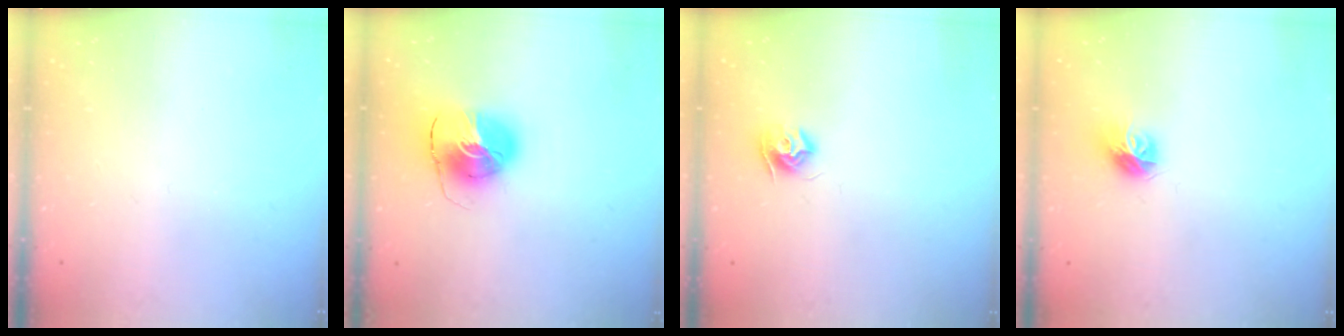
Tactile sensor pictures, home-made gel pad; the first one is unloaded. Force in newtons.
{"total": 9.3, "press": 9.2, "slide": 1.3}
{"total": 8.1, "press": 8.1, "slide": 0.1}
{"total": 8.8, "press": 8.8, "slide": 0.4}